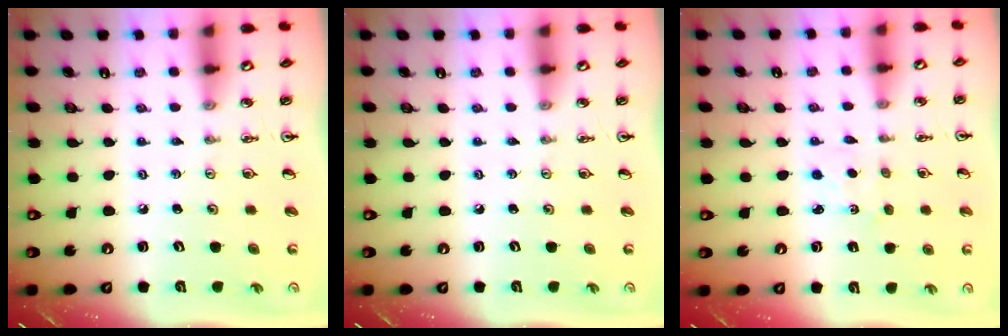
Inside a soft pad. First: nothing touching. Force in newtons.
{"total": 0.0}
{"total": 1.4, "press": 1.4, "slide": 0.2}